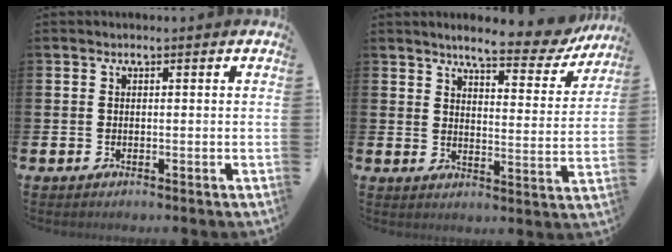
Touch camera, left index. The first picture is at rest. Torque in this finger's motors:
{"motor_torque": [1.08, -1.06, 0.58, 0.06]}